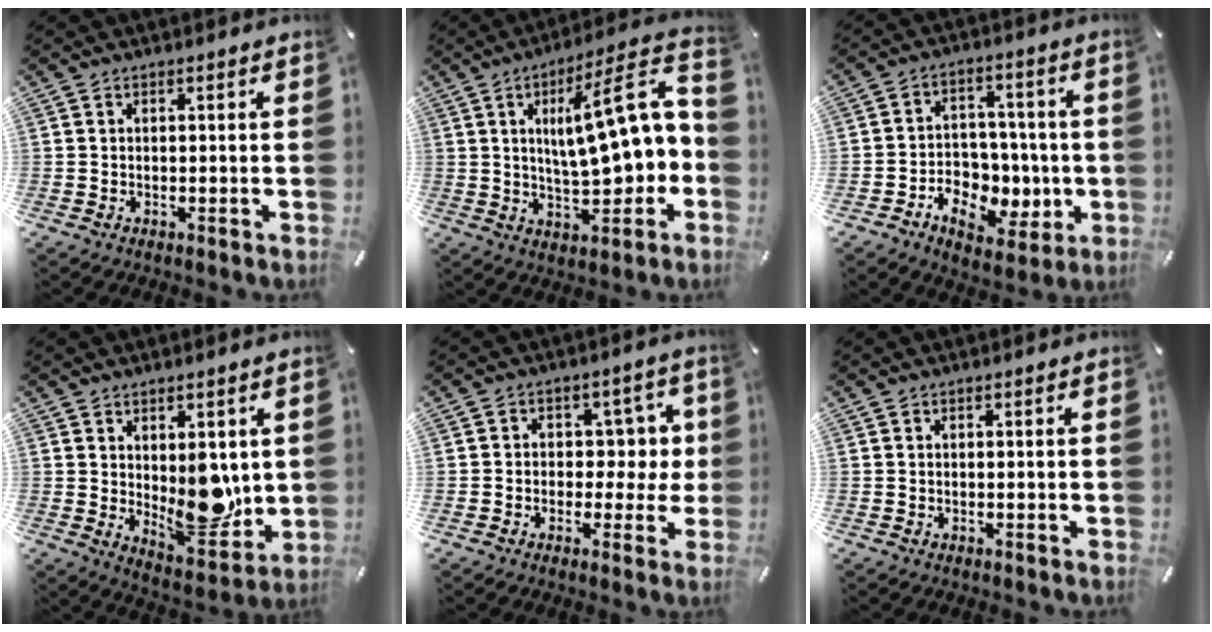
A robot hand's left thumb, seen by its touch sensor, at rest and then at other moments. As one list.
[{"total": 17.7, "force": [3.8, 6.4, 16.1], "torque": [-0.229, -0.022, 0.055]}, {"total": 10.7, "force": [-3.2, 8.8, 5.1], "torque": [-0.063, 0.011, -0.044]}, {"total": 11.9, "force": [1.4, 7.2, 9.3], "torque": [-0.101, -0.033, 0.034]}, {"total": 7.8, "force": [1.0, 6.3, 4.4], "torque": [-0.056, 0.001, 0.017]}, {"total": 0.0}]